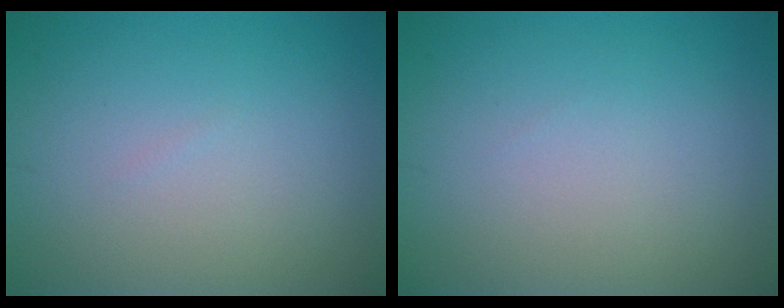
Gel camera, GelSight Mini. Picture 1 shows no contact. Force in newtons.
{"total": 0.0}